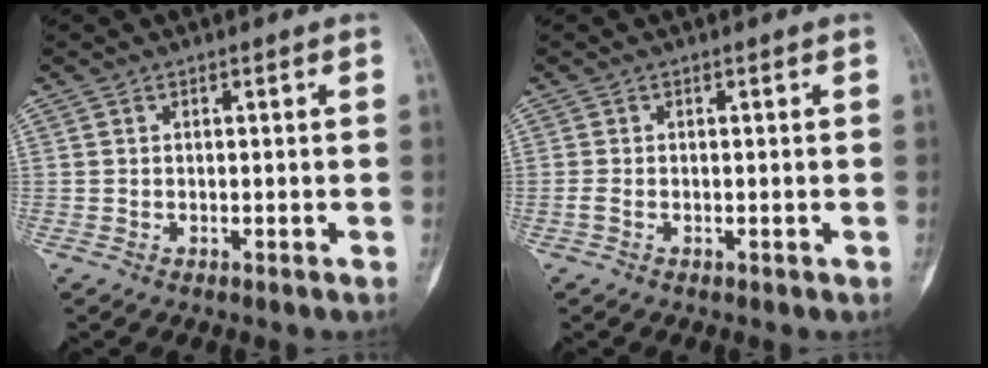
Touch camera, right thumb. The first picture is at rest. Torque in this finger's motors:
{"motor_torque": [0.07, -0.07, 0.03, 0.00, 0.01]}